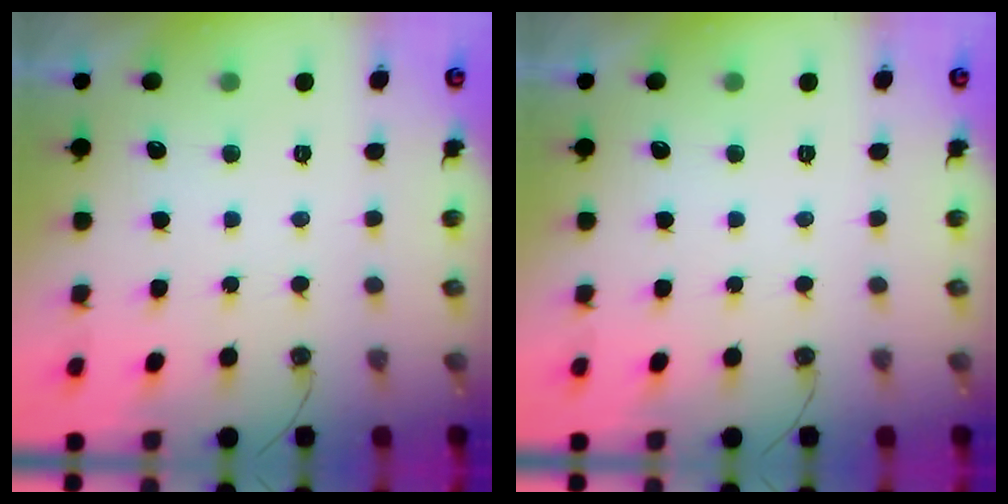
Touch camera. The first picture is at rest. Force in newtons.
{"total": 0.0}